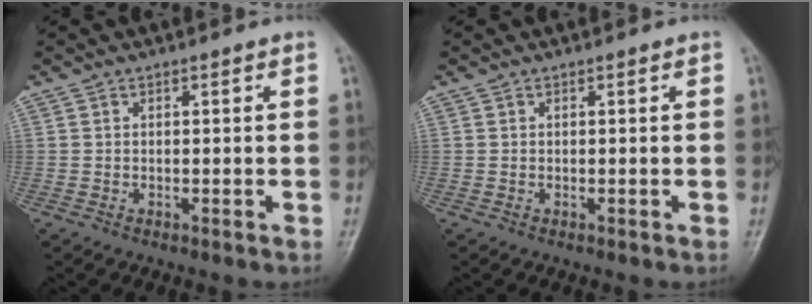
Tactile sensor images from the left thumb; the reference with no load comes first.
{"total": 0.0}